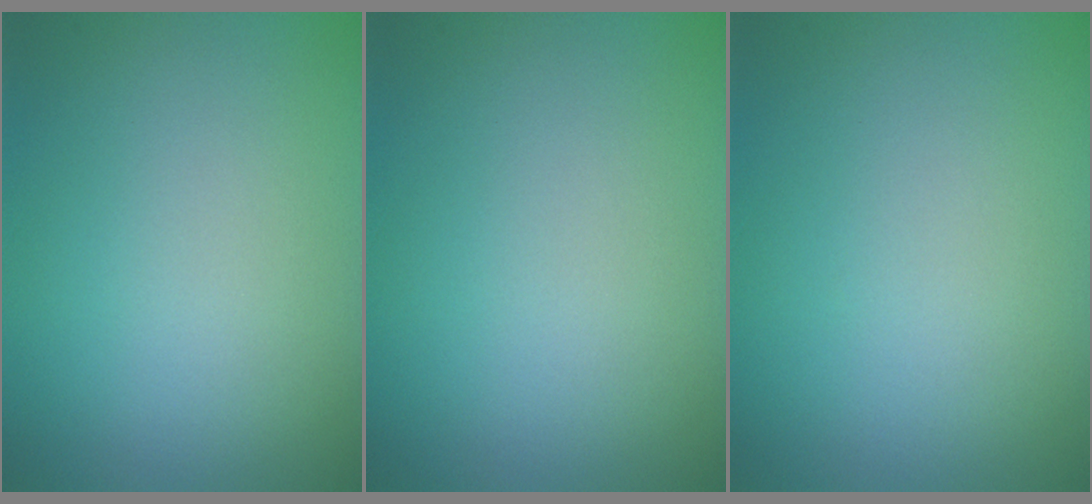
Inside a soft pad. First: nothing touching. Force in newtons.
{"total": 0.0}
{"total": 0.0}